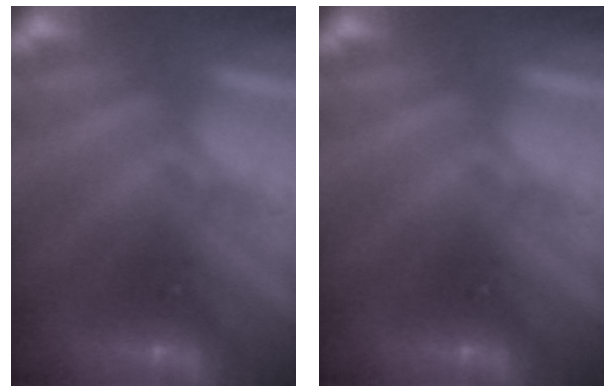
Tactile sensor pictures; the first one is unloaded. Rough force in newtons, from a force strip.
{"total": 0.0}